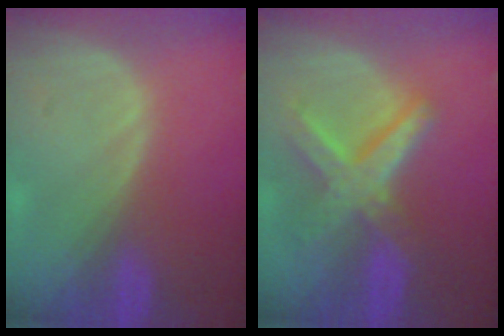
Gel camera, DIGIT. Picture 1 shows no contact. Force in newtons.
{"total": 8.4, "press": 7.1, "slide": 4.3}